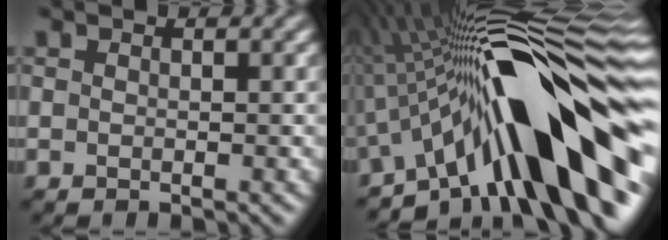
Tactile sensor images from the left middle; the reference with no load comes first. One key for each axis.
{"total": 15.9, "fx": -2.7, "fy": 4.3, "fz": 15.1, "tx": -0.202, "ty": 0.032, "tz": -0.052}